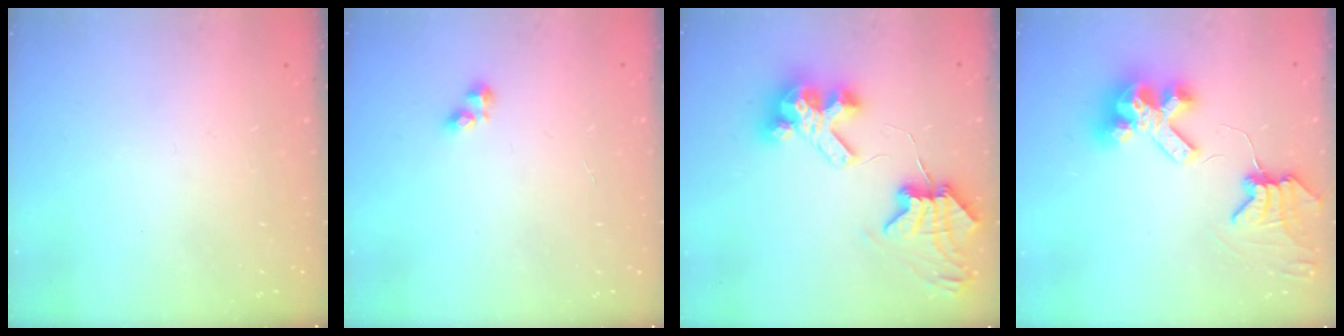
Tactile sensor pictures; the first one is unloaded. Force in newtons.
{"total": 2.1, "press": 2.0, "slide": 0.3}
{"total": 8.3, "press": 8.3, "slide": 1.0}
{"total": 9.8, "press": 9.7, "slide": 1.4}